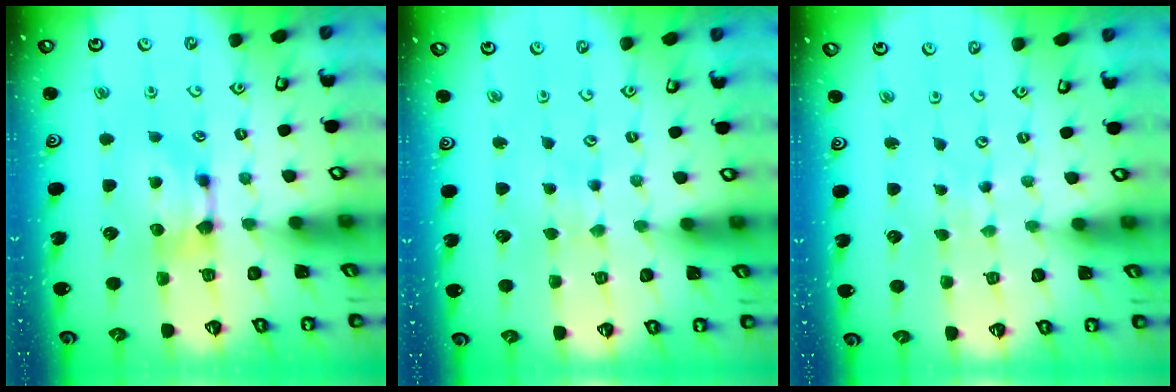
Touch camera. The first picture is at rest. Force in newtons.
{"total": 2.9, "press": 2.9, "slide": 0.0}
{"total": 5.7, "press": 5.7, "slide": 0.2}